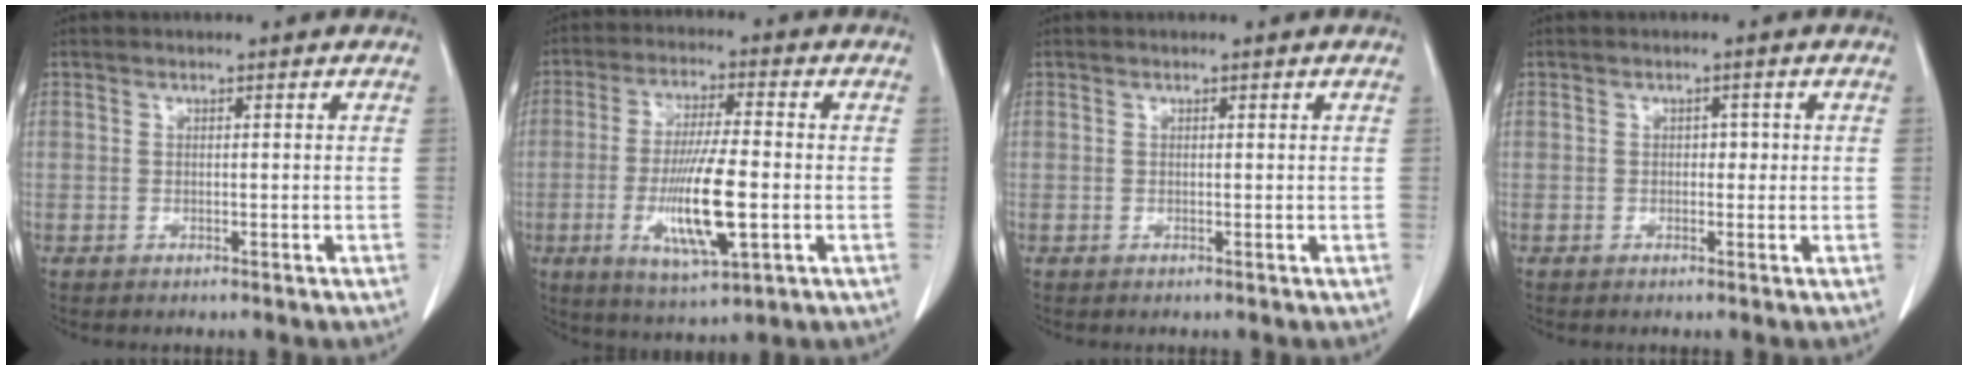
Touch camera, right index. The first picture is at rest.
{"total": 11.9, "force": [-2.6, 1.8, 11.5], "torque": [-0.220, -0.015, -0.044]}
{"total": 0.0}
{"total": 1.4, "force": [0.1, 1.0, 1.0], "torque": [-0.007, 0.004, -0.002]}